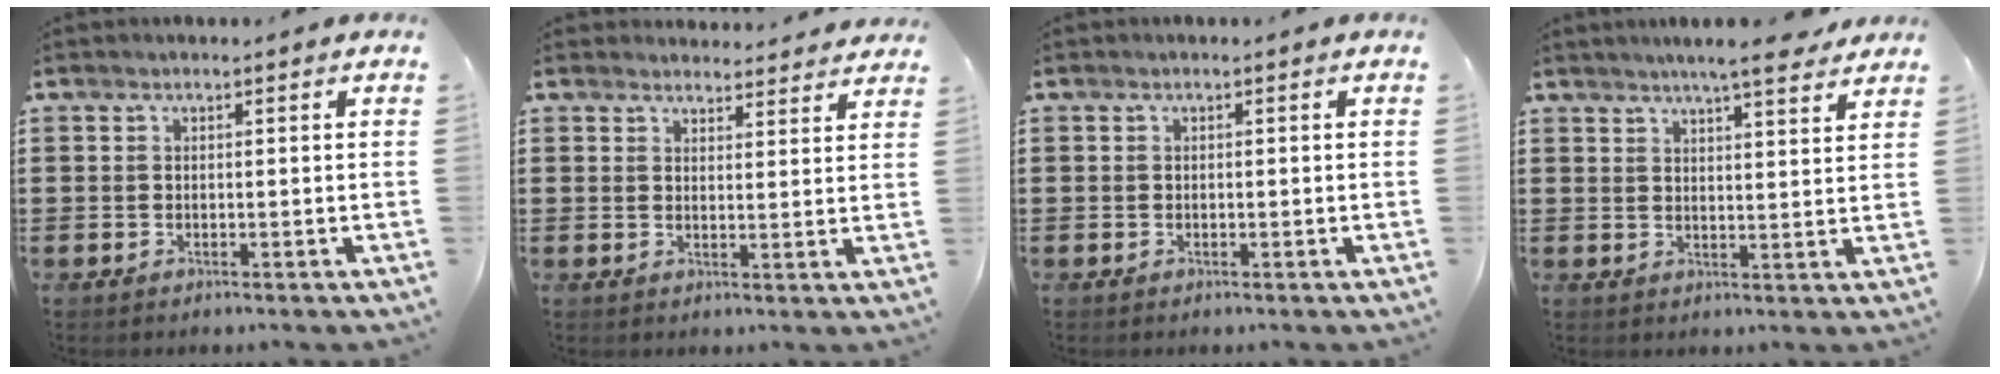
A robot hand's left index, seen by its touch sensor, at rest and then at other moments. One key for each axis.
{"total": 3.5, "fx": 3.4, "fy": 0.6, "fz": 0.1, "tx": -0.003, "ty": -0.017, "tz": 0.063}
{"total": 0.0}
{"total": 5.5, "fx": 4.9, "fy": 0.0, "fz": 2.4, "tx": -0.053, "ty": -0.015, "tz": 0.086}